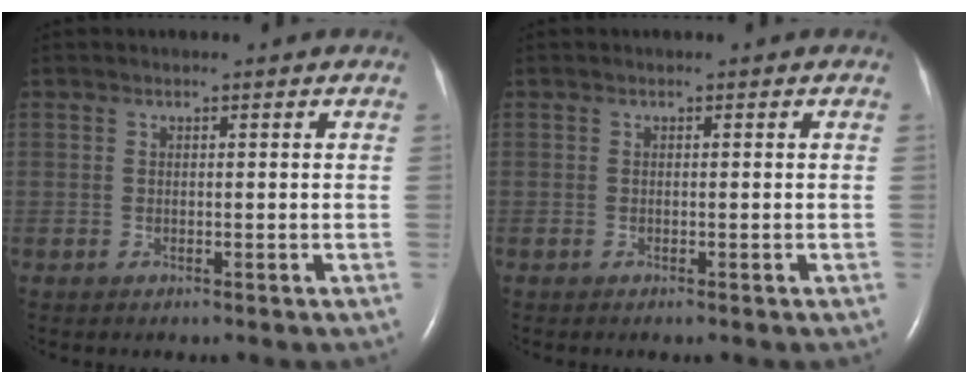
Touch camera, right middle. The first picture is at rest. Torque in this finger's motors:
{"motor_torque": [0.07, -0.07, 0.01, -0.01]}